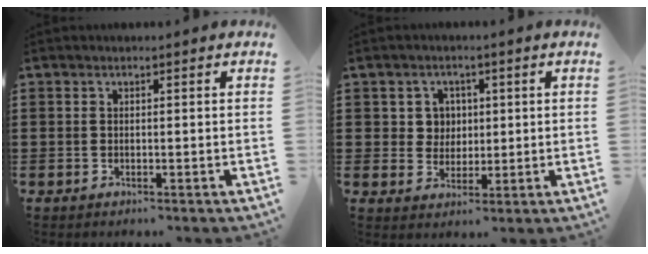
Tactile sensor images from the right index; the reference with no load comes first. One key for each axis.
{"total": 3.9, "fx": 1.0, "fy": 3.7, "fz": 1.1, "tx": -0.038, "ty": 0.011, "tz": 0.017}